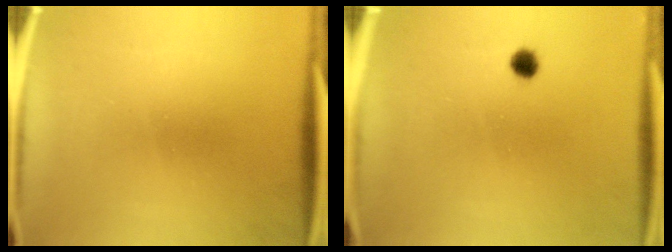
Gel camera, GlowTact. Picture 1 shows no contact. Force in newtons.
{"total": 1.8}